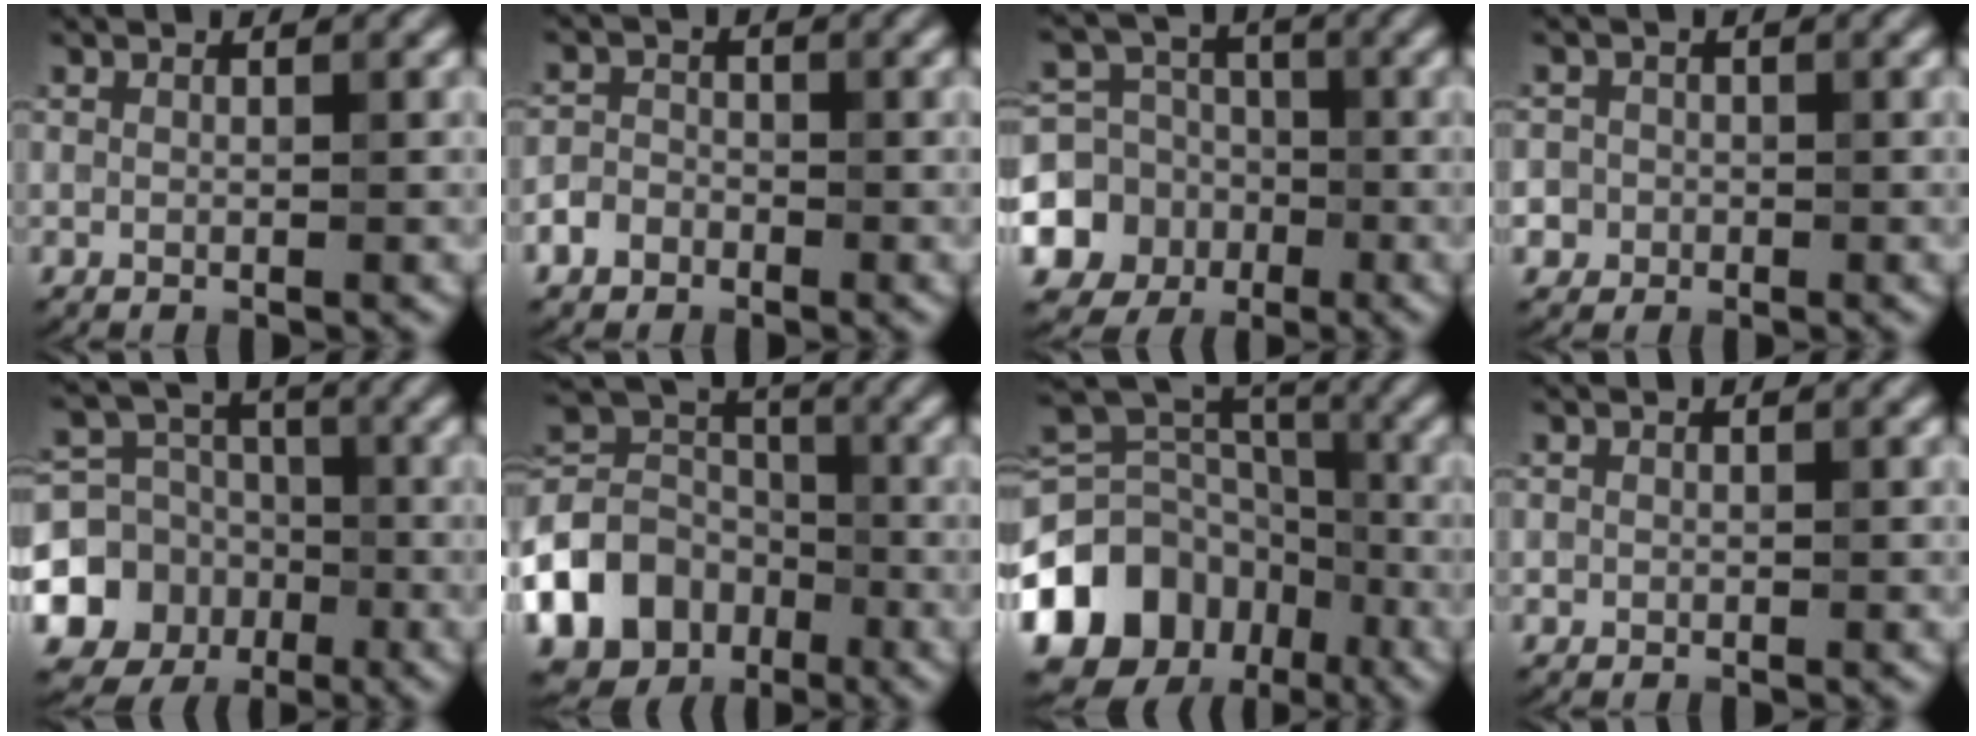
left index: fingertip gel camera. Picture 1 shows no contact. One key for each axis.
{"total": 2.8, "fx": -1.7, "fy": 2.1, "fz": 0.6, "tx": 0.014, "ty": 0.000, "tz": -0.040}
{"total": 8.9, "fx": -2.9, "fy": 8.0, "fz": 2.6, "tx": -0.059, "ty": -0.012, "tz": -0.069}
{"total": 3.8, "fx": -0.3, "fy": 3.7, "fz": 0.7, "tx": 0.007, "ty": 0.023, "tz": -0.026}
{"total": 10.9, "fx": -3.8, "fy": 9.8, "fz": 3.2, "tx": -0.074, "ty": -0.025, "tz": -0.083}
{"total": 12.2, "fx": -5.2, "fy": 9.7, "fz": 5.1, "tx": -0.128, "ty": -0.009, "tz": -0.101}
{"total": 14.4, "fx": -6.8, "fy": 11.2, "fz": 5.9, "tx": -0.147, "ty": -0.003, "tz": -0.107}
{"total": 0.0}